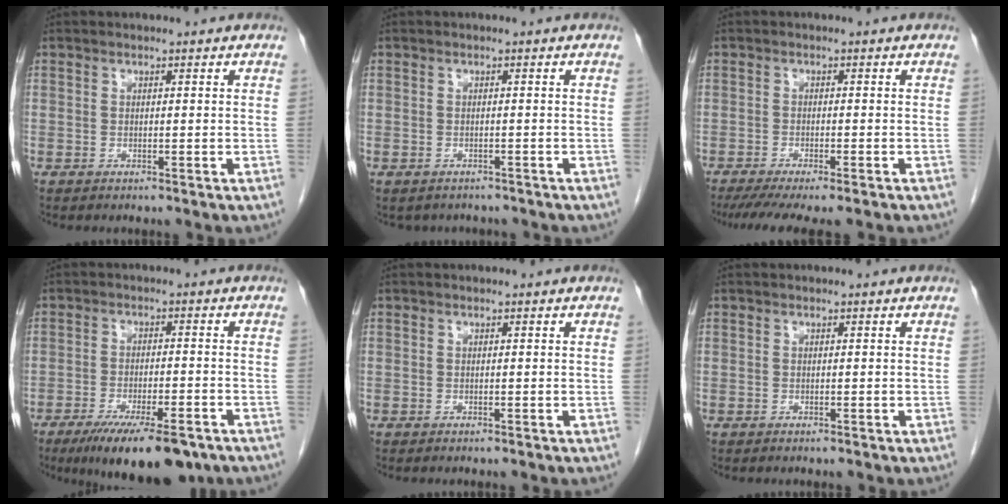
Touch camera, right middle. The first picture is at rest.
{"total": 3.2, "force": [-2.7, 1.6, 0.4], "torque": [-0.008, 0.004, -0.033]}
{"total": 9.8, "force": [-8.0, 1.2, 5.5], "torque": [-0.075, -0.014, -0.119]}
{"total": 13.3, "force": [-9.5, 3.1, 8.7], "torque": [-0.120, -0.020, -0.145]}
{"total": 0.6, "force": [-0.5, 0.1, 0.2], "torque": [0.001, 0.000, -0.009]}
{"total": 0.0}